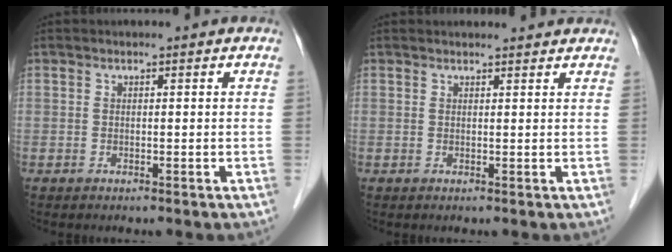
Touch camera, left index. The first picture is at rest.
{"total": 4.5, "force": [4.4, 0.6, 0.9], "torque": [-0.013, 0.018, 0.046]}